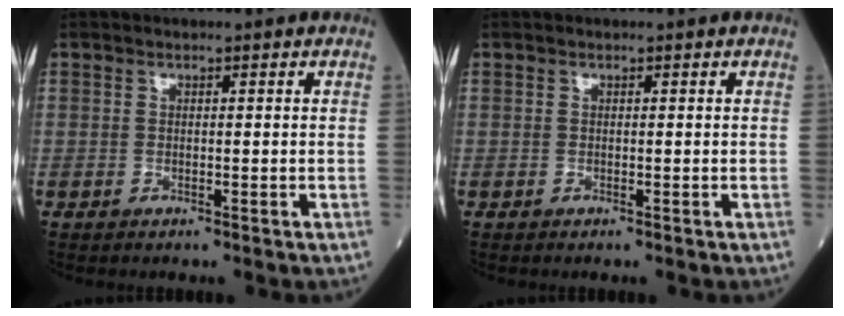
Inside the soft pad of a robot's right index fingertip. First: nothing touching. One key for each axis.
{"total": 0.0}